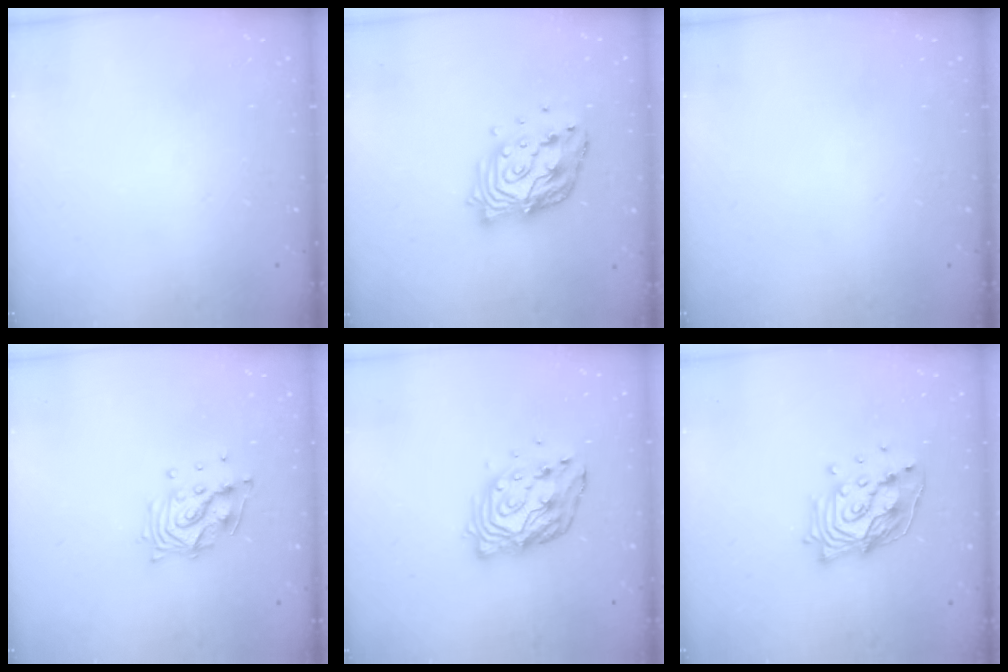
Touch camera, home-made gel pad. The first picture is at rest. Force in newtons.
{"total": 14.8, "press": 14.7, "slide": 1.5}
{"total": 0.0}
{"total": 11.5, "press": 11.5, "slide": 0.8}
{"total": 14.0, "press": 13.9, "slide": 1.7}
{"total": 17.0, "press": 16.1, "slide": 5.5}